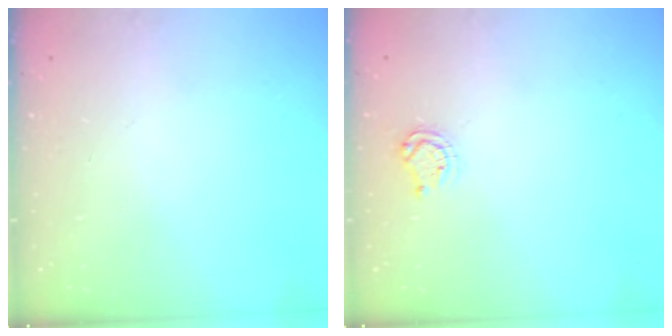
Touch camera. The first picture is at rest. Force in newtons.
{"total": 4.0, "press": 4.0, "slide": 0.5}